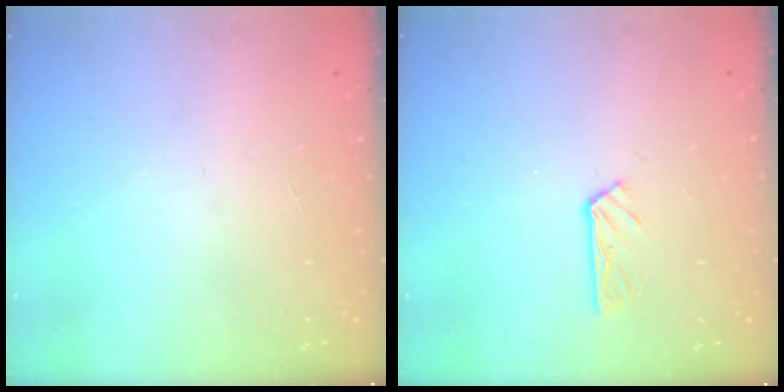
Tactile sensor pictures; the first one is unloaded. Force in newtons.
{"total": 4.0, "press": 4.0, "slide": 0.4}